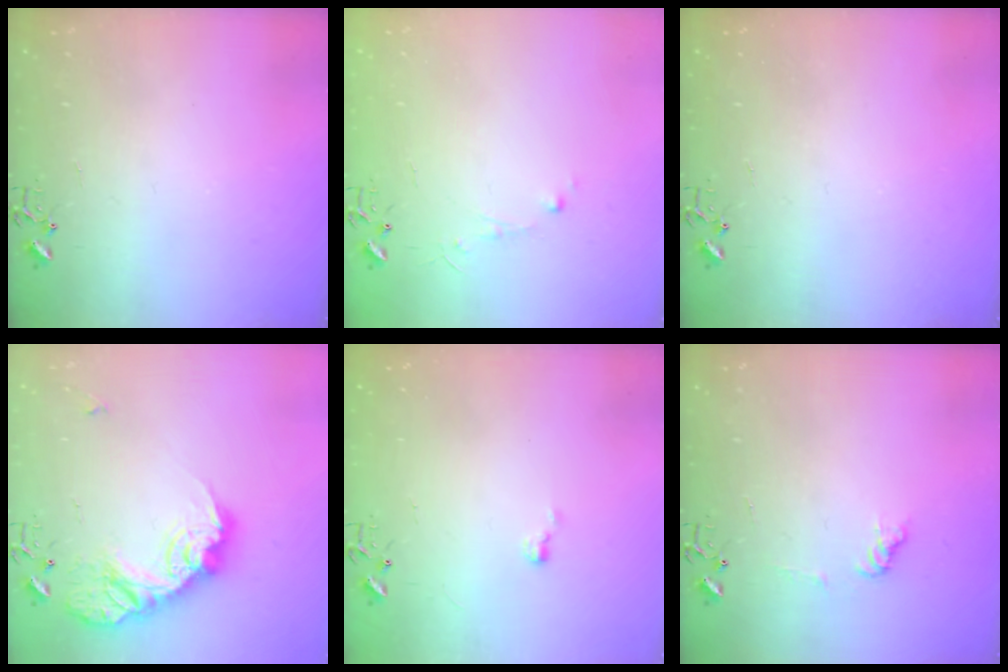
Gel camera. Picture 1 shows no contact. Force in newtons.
{"total": 4.3, "press": 4.3, "slide": 0.5}
{"total": 0.0}
{"total": 18.5, "press": 18.5, "slide": 0.6}
{"total": 4.5, "press": 4.5, "slide": 0.4}
{"total": 7.3, "press": 7.3, "slide": 0.8}